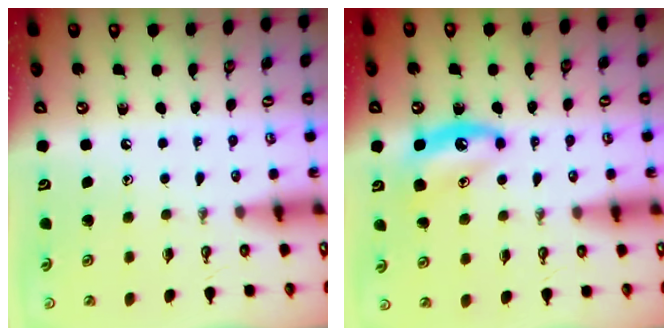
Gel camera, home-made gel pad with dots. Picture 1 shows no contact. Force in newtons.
{"total": 8.3, "press": 8.2, "slide": 0.8}